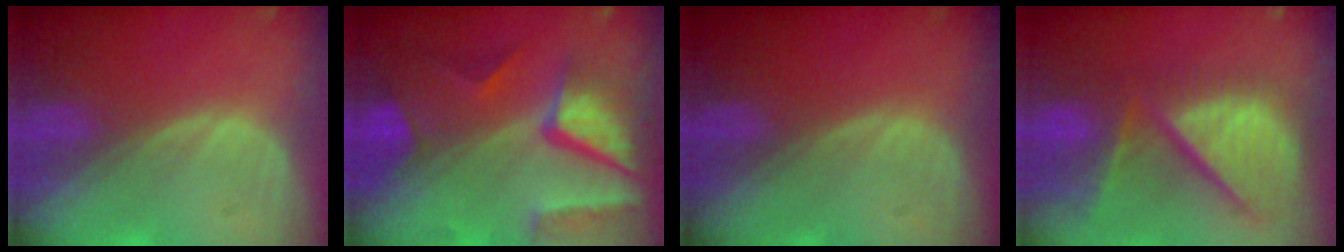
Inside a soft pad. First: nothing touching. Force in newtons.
{"total": 10.5, "press": 8.8, "slide": 5.7}
{"total": 0.0}
{"total": 12.3, "press": 10.6, "slide": 6.3}